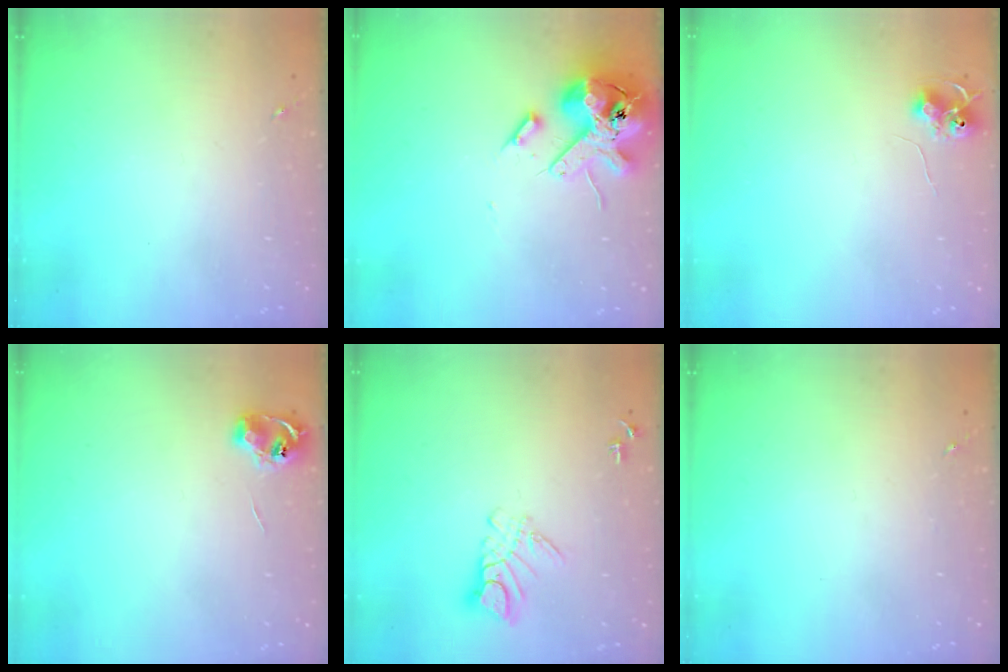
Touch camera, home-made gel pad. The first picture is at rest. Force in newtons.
{"total": 14.5, "press": 14.4, "slide": 2.4}
{"total": 7.9, "press": 7.8, "slide": 0.9}
{"total": 6.0, "press": 6.0, "slide": 0.7}
{"total": 8.5, "press": 8.5, "slide": 0.9}
{"total": 0.0}